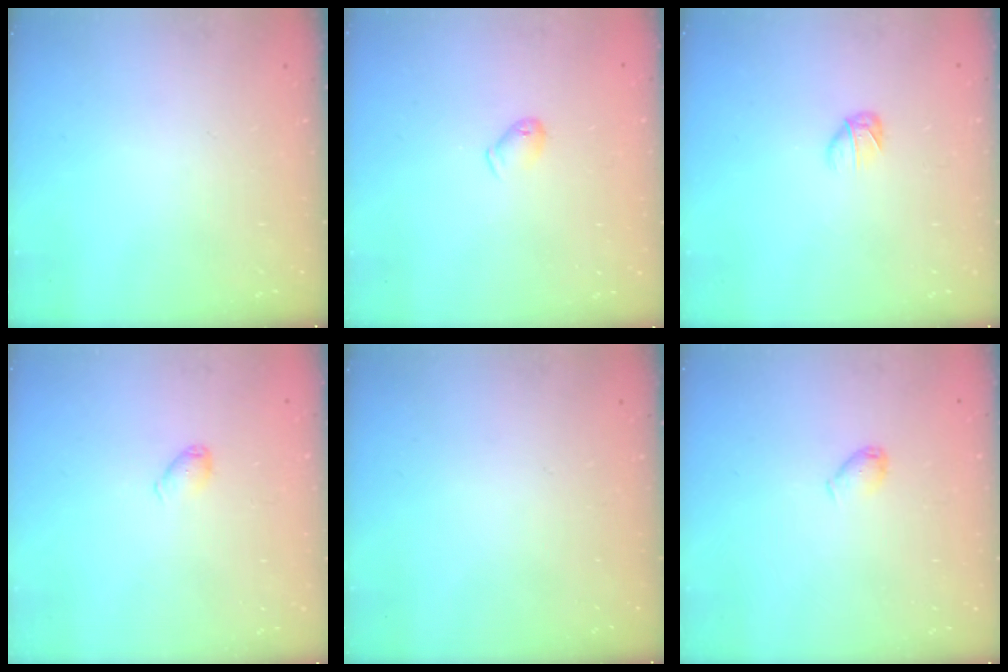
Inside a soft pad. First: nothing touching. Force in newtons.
{"total": 4.8, "press": 4.7, "slide": 0.9}
{"total": 2.7, "press": 2.7, "slide": 0.7}
{"total": 4.3, "press": 4.2, "slide": 0.7}
{"total": 0.0}
{"total": 3.4, "press": 3.4, "slide": 0.6}